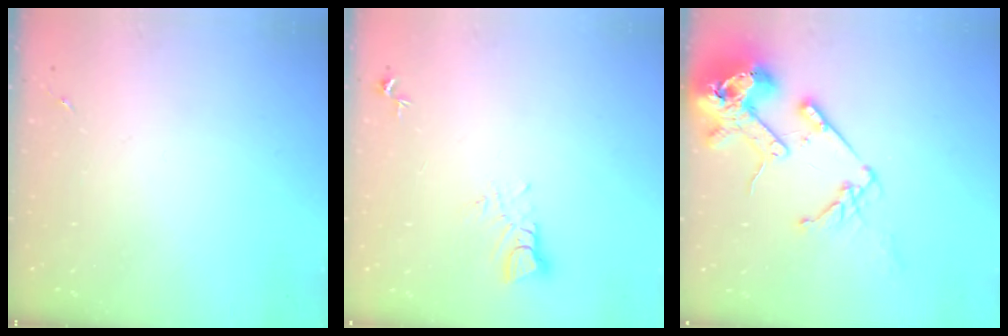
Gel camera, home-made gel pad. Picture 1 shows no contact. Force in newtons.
{"total": 3.5, "press": 3.5, "slide": 0.2}
{"total": 17.6, "press": 17.4, "slide": 2.3}